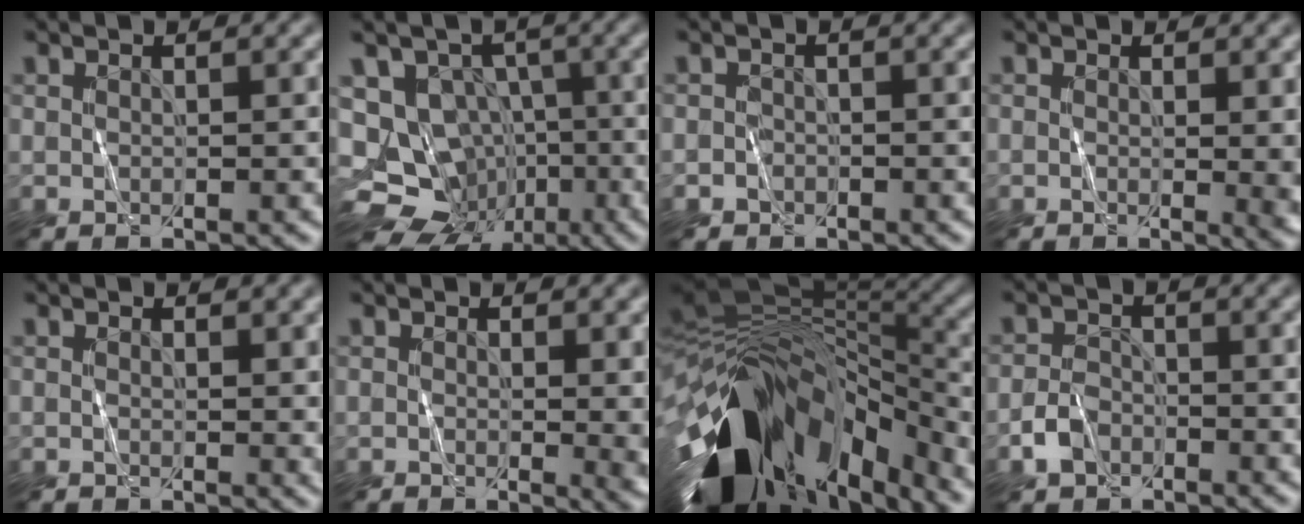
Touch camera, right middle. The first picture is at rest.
{"total": 11.1, "force": [-4.8, 9.3, 3.6], "torque": [-0.055, 0.000, -0.078]}
{"total": 1.0, "force": [-0.6, 0.8, 0.0], "torque": [0.007, 0.005, -0.009]}
{"total": 3.4, "force": [0.2, 1.1, 3.2], "torque": [-0.026, -0.001, 0.002]}
{"total": 1.3, "force": [0.4, 0.5, 1.1], "torque": [-0.011, -0.001, 0.008]}
{"total": 3.3, "force": [0.2, 1.1, 3.1], "torque": [-0.027, -0.003, 0.003]}
{"total": 15.4, "force": [-7.4, 7.9, 10.9], "torque": [-0.206, 0.004, -0.125]}
{"total": 2.5, "force": [-1.6, 1.7, 1.0], "torque": [-0.015, 0.005, -0.037]}